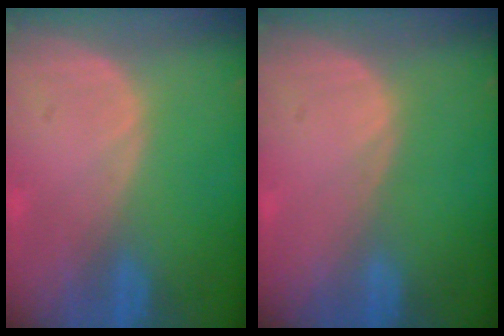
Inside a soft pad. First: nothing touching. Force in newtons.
{"total": 0.0}